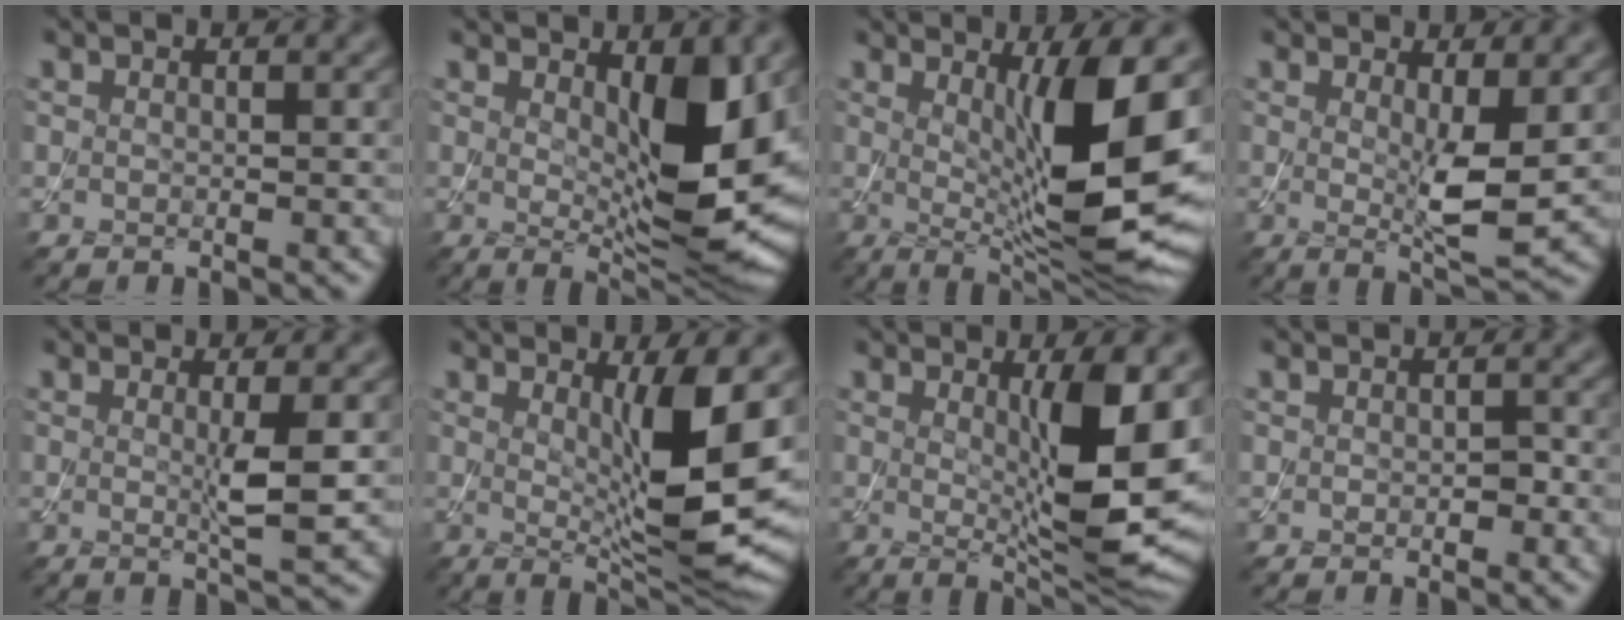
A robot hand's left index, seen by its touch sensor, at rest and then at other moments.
{"total": 8.5, "force": [1.1, 2.8, 7.9], "torque": [-0.118, -0.018, 0.026]}
{"total": 11.5, "force": [1.3, 2.7, 11.1], "torque": [-0.166, -0.016, 0.031]}
{"total": 4.4, "force": [0.4, 0.8, 4.3], "torque": [-0.073, -0.016, 0.010]}
{"total": 3.0, "force": [0.1, 0.2, 3.0], "torque": [-0.054, -0.008, 0.001]}
{"total": 8.8, "force": [1.2, 2.0, 8.5], "torque": [-0.131, -0.020, 0.028]}
{"total": 9.0, "force": [1.0, 2.1, 8.7], "torque": [-0.129, -0.020, 0.027]}
{"total": 1.1, "force": [-0.2, 0.8, 0.7], "torque": [-0.012, -0.003, -0.004]}